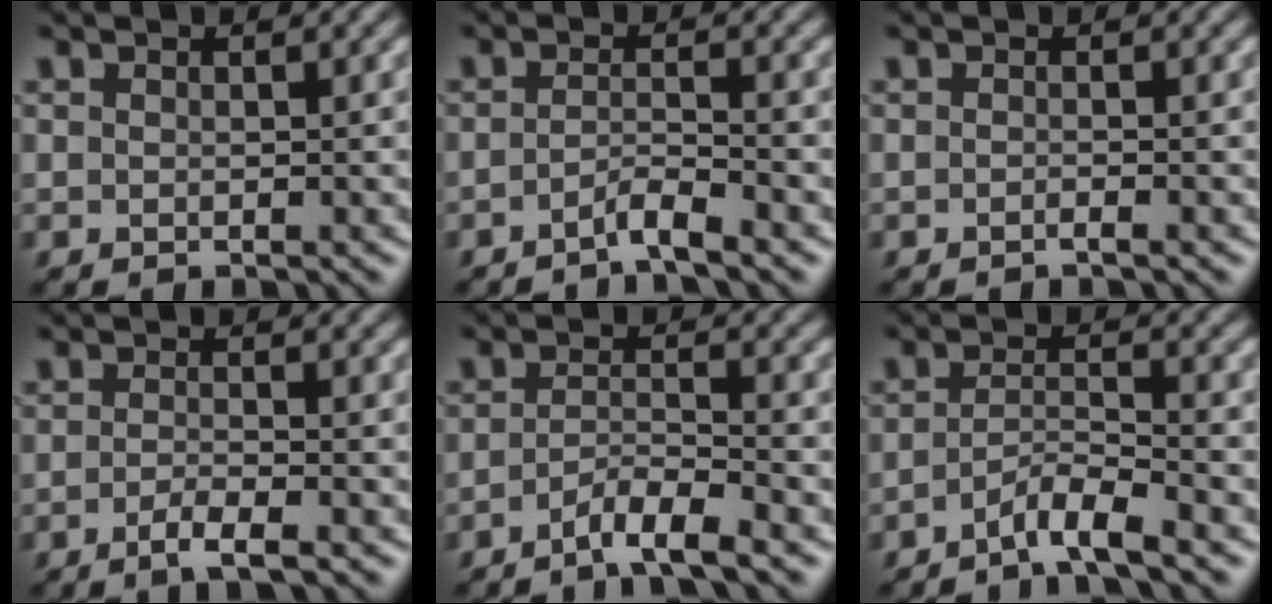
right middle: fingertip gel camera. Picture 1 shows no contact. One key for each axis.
{"total": 2.0, "fx": -1.5, "fy": 0.2, "fz": 1.3, "tx": -0.020, "ty": 0.004, "tz": -0.035}
{"total": 0.7, "fx": -0.4, "fy": 0.1, "fz": 0.5, "tx": -0.007, "ty": -0.001, "tz": -0.009}
{"total": 2.3, "fx": -1.2, "fy": 0.5, "fz": 2.0, "tx": -0.032, "ty": 0.001, "tz": -0.028}
{"total": 3.3, "fx": -2.3, "fy": 0.4, "fz": 2.4, "tx": -0.039, "ty": 0.001, "tz": -0.052}
{"total": 2.9, "fx": -2.1, "fy": 0.3, "fz": 2.0, "tx": -0.033, "ty": 0.003, "tz": -0.049}